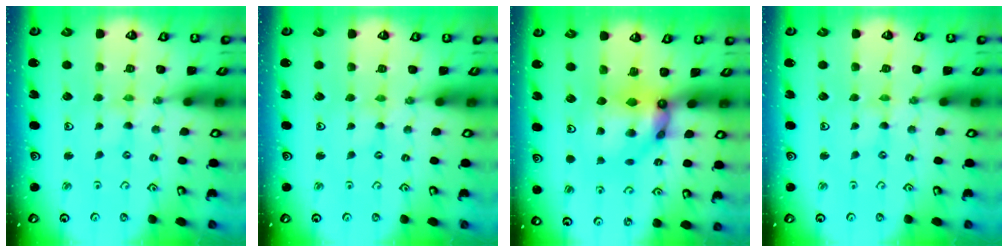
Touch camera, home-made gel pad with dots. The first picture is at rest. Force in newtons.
{"total": 0.8, "press": 0.8, "slide": 0.1}
{"total": 10.9, "press": 10.9, "slide": 1.0}
{"total": 0.0}